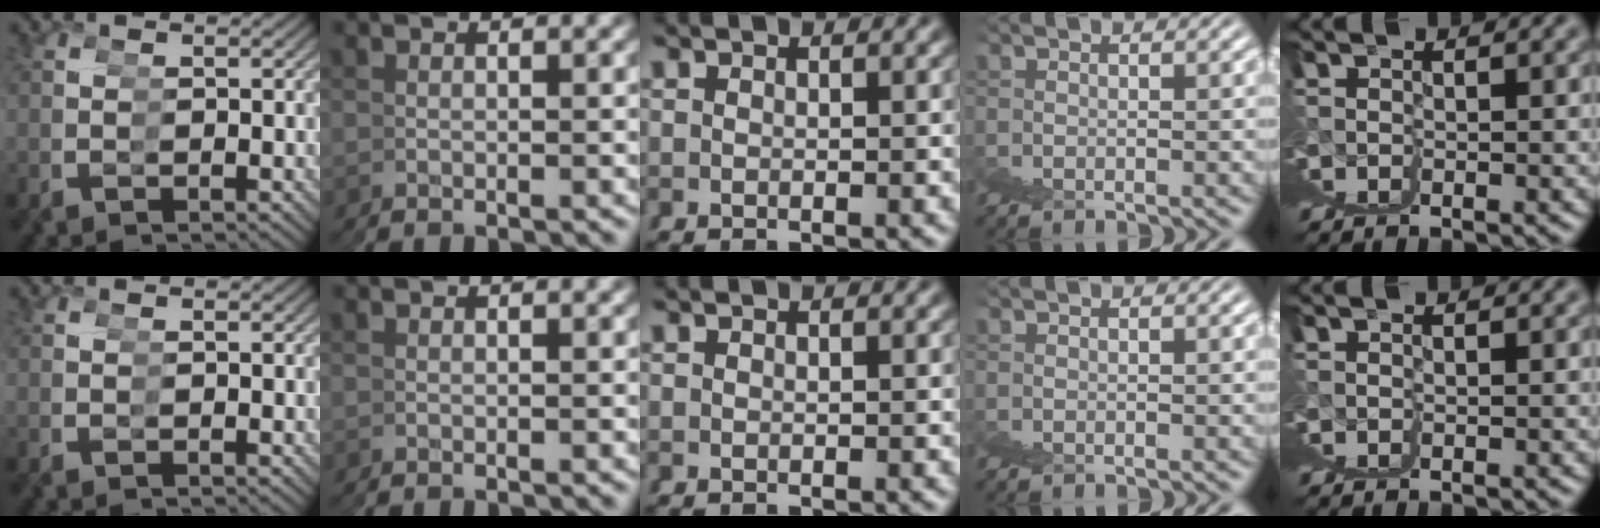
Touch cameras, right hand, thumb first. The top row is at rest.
{}